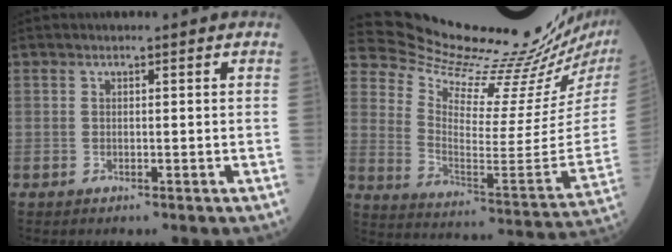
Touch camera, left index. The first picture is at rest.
{"total": 23.8, "force": [22.3, -0.4, 8.3], "torque": [-0.155, -0.129, 0.316]}